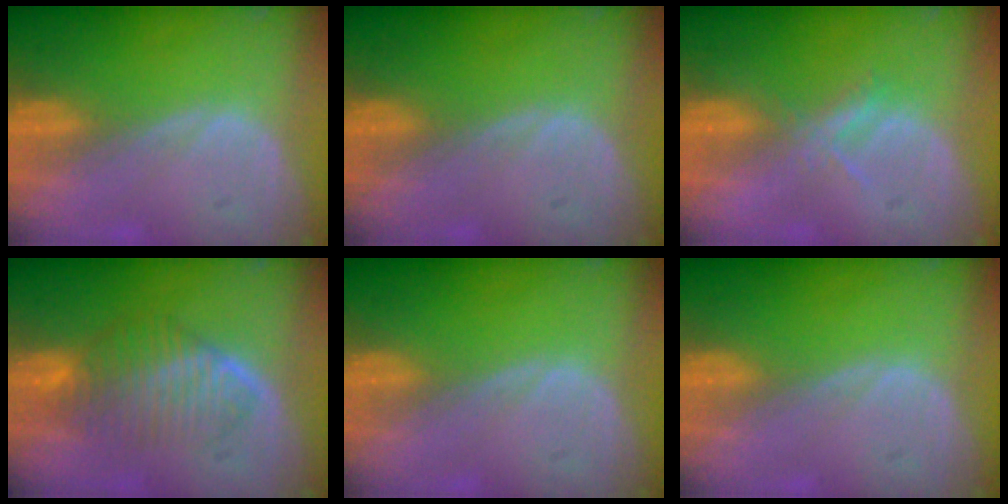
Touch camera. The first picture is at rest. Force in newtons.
{"total": 0.0}
{"total": 2.6, "press": 2.5, "slide": 0.9}
{"total": 6.9, "press": 6.5, "slide": 2.3}
{"total": 0.0}
{"total": 0.0}